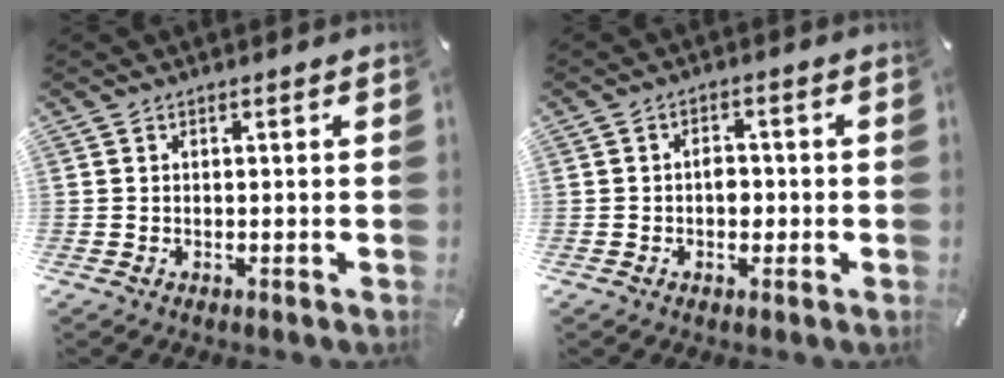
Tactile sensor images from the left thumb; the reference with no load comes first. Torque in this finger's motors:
{"motor_torque": [0.56, 0.47, 0.10, -0.11, 0.00]}